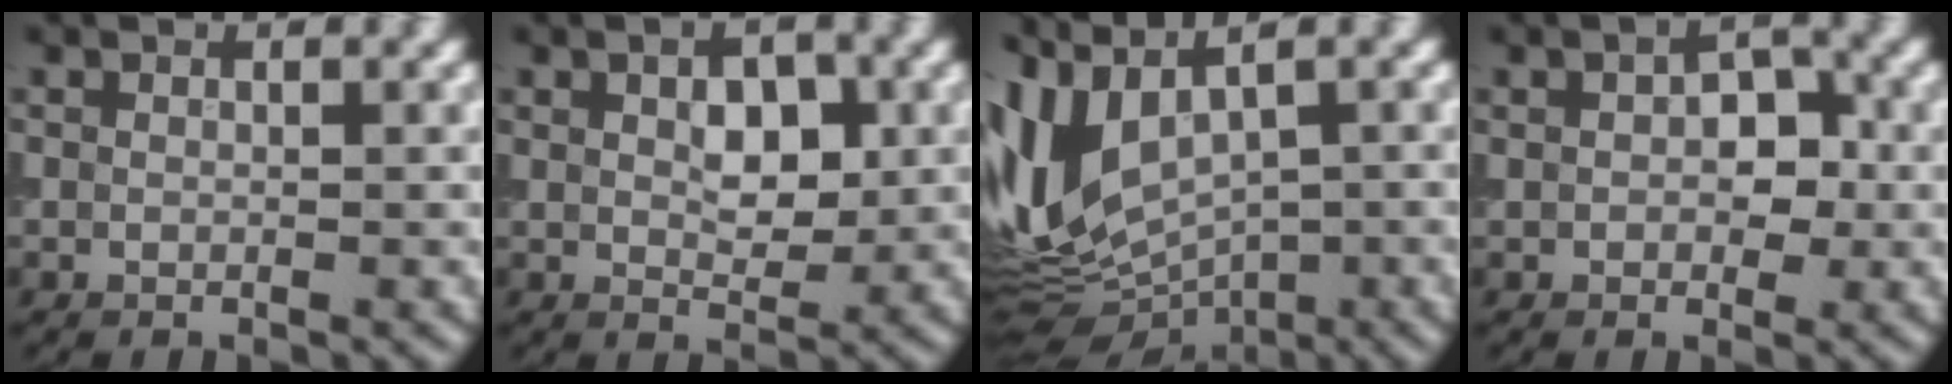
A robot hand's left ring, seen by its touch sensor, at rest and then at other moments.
{"total": 3.7, "force": [0.8, 2.1, 2.9], "torque": [-0.044, 0.000, 0.013]}
{"total": 8.7, "force": [0.7, 4.3, 7.5], "torque": [-0.166, -0.015, 0.028]}
{"total": 3.4, "force": [0.3, 2.0, 2.7], "torque": [-0.040, 0.005, 0.002]}